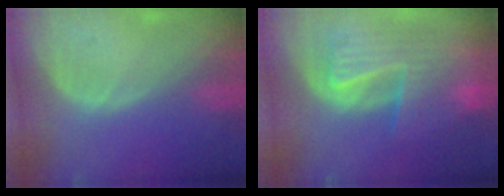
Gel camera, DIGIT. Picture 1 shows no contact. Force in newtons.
{"total": 10.2, "press": 8.9, "slide": 5.0}